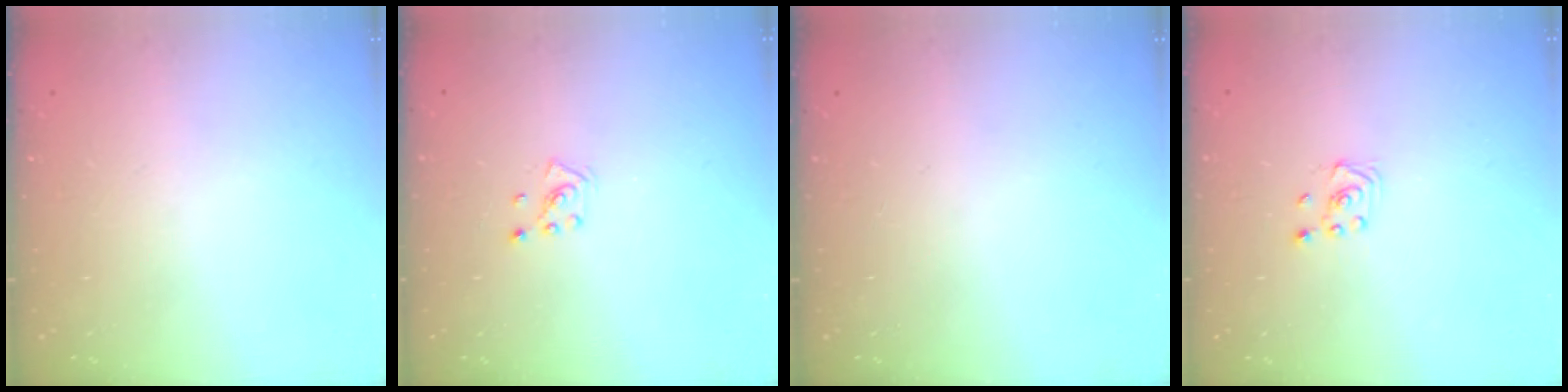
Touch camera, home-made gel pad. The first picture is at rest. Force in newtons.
{"total": 2.2, "press": 2.2, "slide": 0.3}
{"total": 0.0}
{"total": 1.9, "press": 1.8, "slide": 0.6}